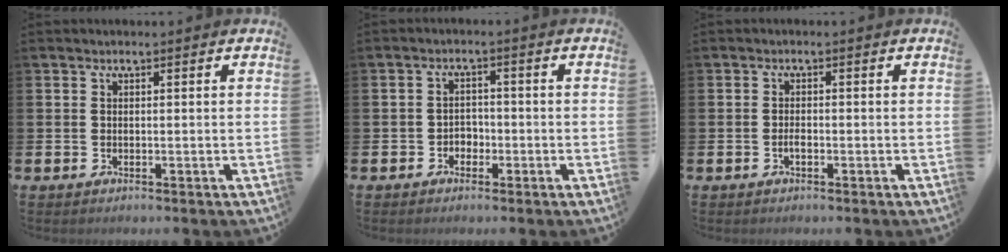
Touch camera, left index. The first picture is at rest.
{"total": 2.1, "force": [-1.4, 1.5, 0.4], "torque": [-0.011, 0.005, -0.032]}
{"total": 1.2, "force": [-0.7, 0.4, 0.9], "torque": [-0.017, -0.002, -0.013]}